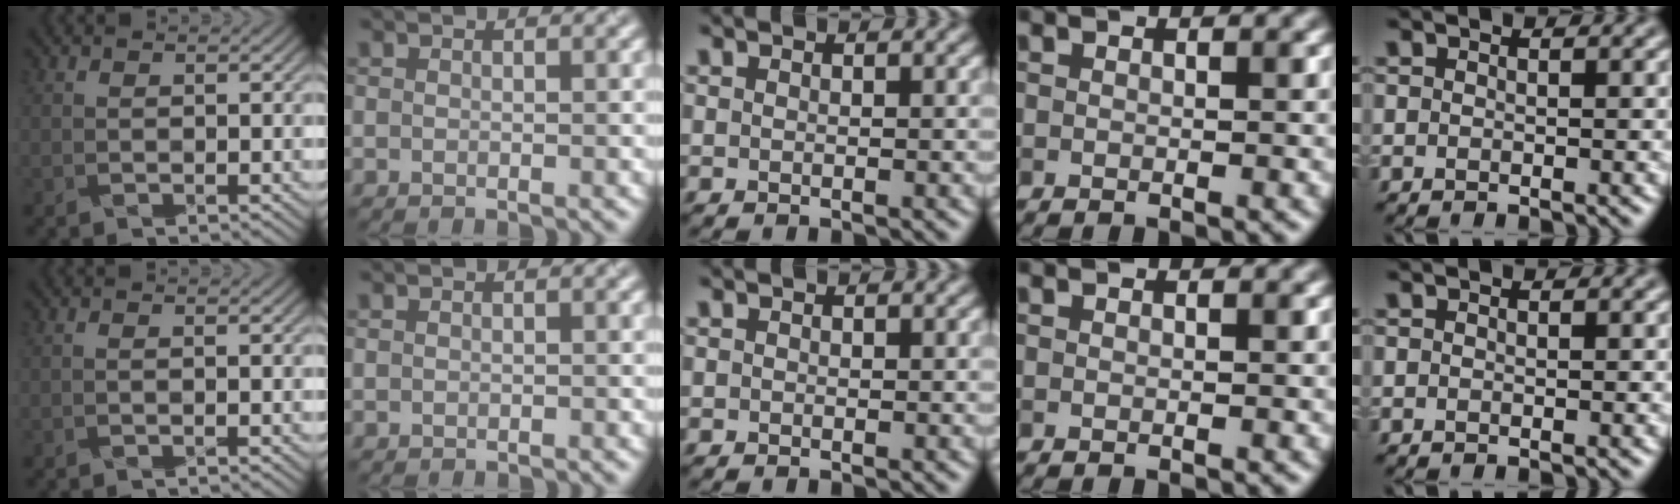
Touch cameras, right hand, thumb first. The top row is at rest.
{"thumb": {"total": 0.6, "force": [-0.5, -0.2, 0.2], "torque": [-0.001, 0.002, -0.010]}}